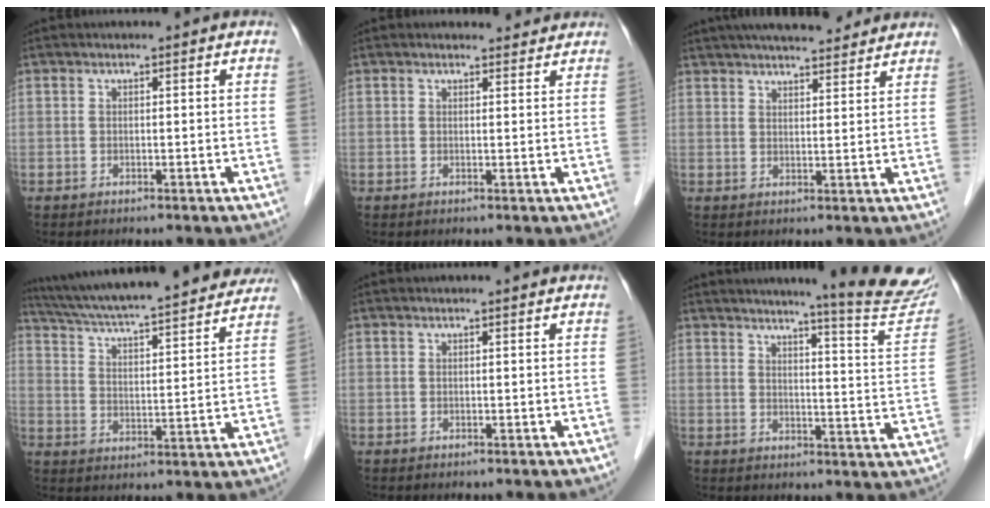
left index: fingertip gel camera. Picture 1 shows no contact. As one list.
[{"total": 2.1, "force": [2.0, 0.6, 0.1], "torque": [-0.007, 0.002, 0.021]}, {"total": 13.3, "force": [11.6, 2.6, 5.9], "torque": [-0.087, 0.031, 0.164]}, {"total": 27.6, "force": [24.8, 3.1, 11.6], "torque": [-0.196, -0.011, 0.336]}, {"total": 1.0, "force": [0.9, -0.1, 0.2], "torque": [-0.011, 0.003, 0.011]}, {"total": 16.5, "force": [15.2, -0.9, 6.3], "torque": [-0.080, -0.091, 0.166]}]